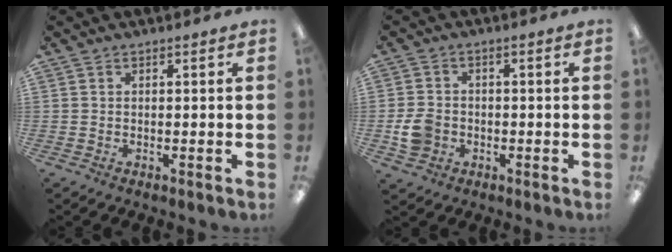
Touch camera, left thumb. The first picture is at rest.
{"total": 5.6, "force": [-1.5, 4.6, 2.7], "torque": [-0.049, 0.004, -0.027]}